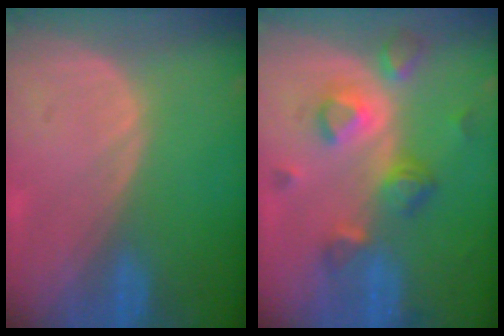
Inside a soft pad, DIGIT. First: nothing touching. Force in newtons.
{"total": 7.9, "press": 7.1, "slide": 3.5}